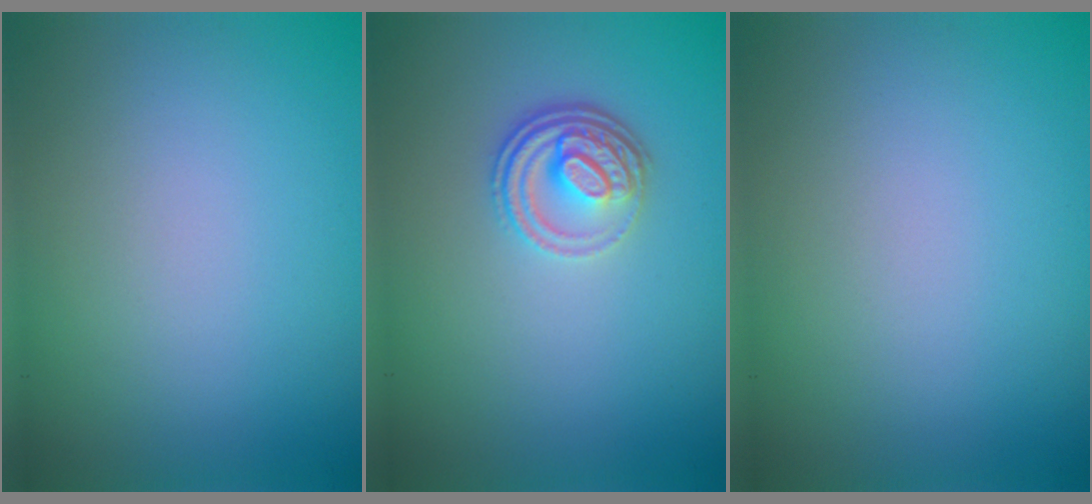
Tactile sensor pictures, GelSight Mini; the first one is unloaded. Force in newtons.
{"total": 3.4, "press": 2.6, "slide": 2.3}
{"total": 0.0}